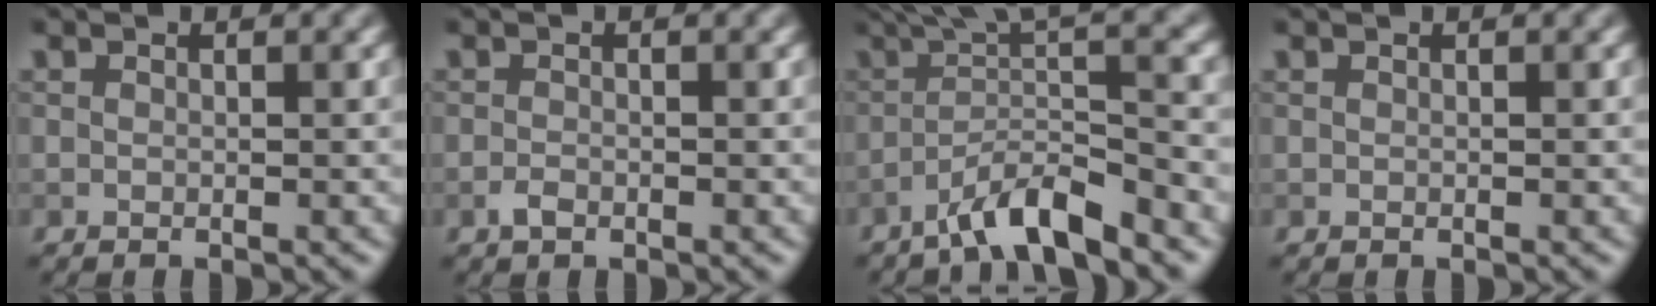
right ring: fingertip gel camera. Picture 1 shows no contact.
{"total": 1.0, "force": [-0.7, 0.5, 0.5], "torque": [-0.011, -0.003, -0.014]}
{"total": 6.7, "force": [-3.4, 1.1, 5.7], "torque": [-0.084, 0.012, -0.069]}
{"total": 0.0}